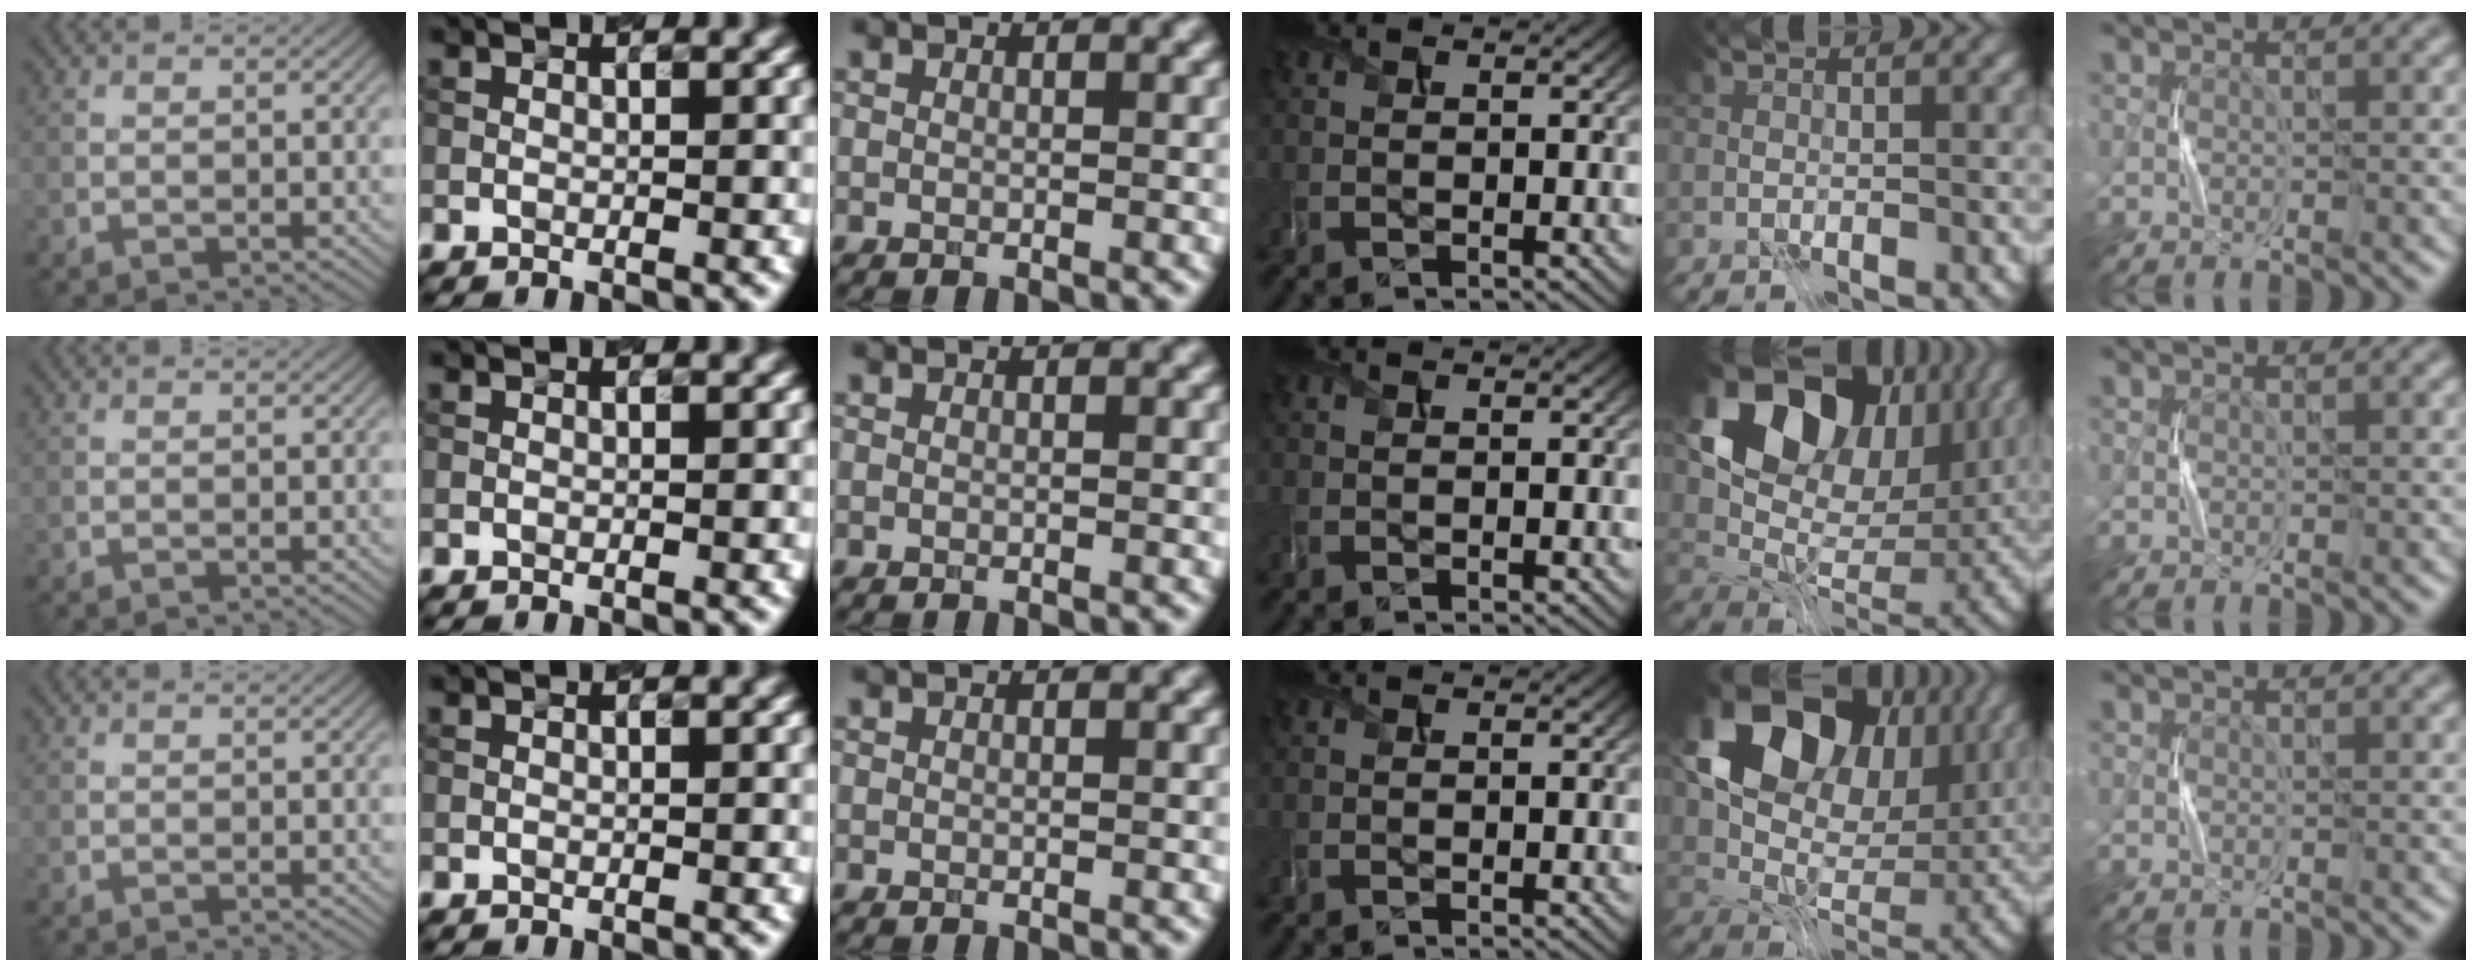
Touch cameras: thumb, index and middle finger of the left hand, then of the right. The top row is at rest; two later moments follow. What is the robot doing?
{"motion": "press", "object": "joystick"}